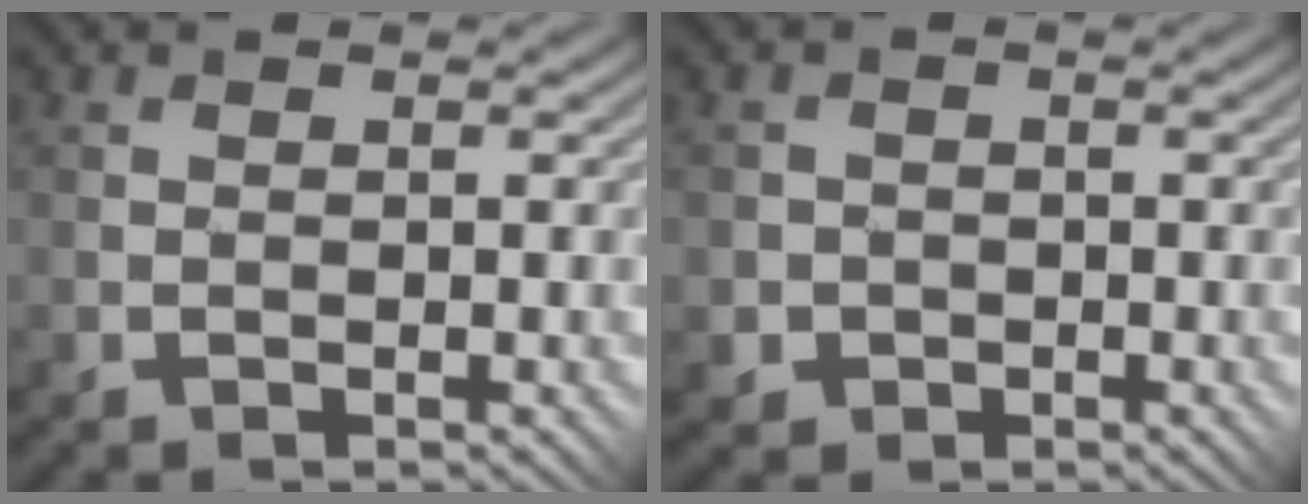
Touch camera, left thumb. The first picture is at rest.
{"total": 2.9, "force": [-0.9, 2.7, -0.1], "torque": [-0.001, 0.003, -0.030]}